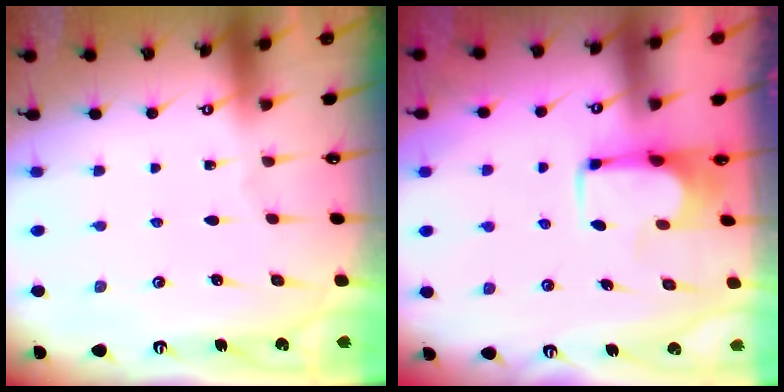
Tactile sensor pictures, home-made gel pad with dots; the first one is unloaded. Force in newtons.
{"total": 3.3, "press": 3.2, "slide": 0.5}